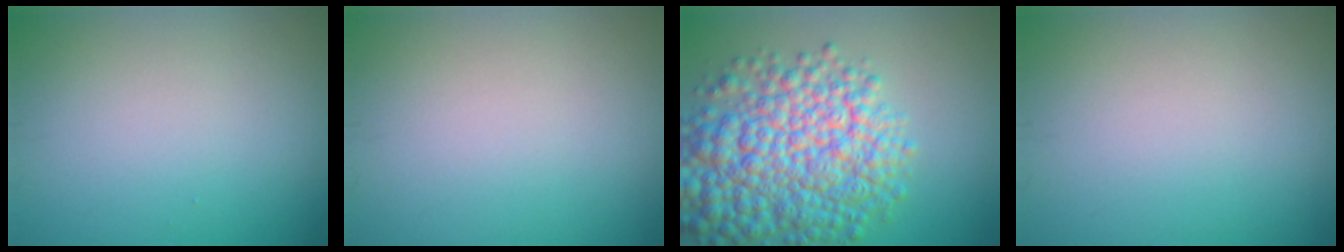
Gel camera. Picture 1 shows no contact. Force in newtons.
{"total": 0.0}
{"total": 10.8, "press": 10.8, "slide": 0.3}
{"total": 0.0}